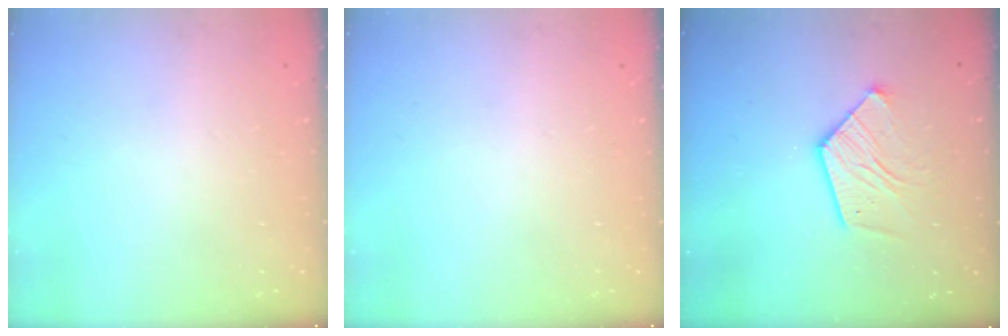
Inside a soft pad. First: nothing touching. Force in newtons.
{"total": 0.0}
{"total": 12.5, "press": 12.4, "slide": 1.3}